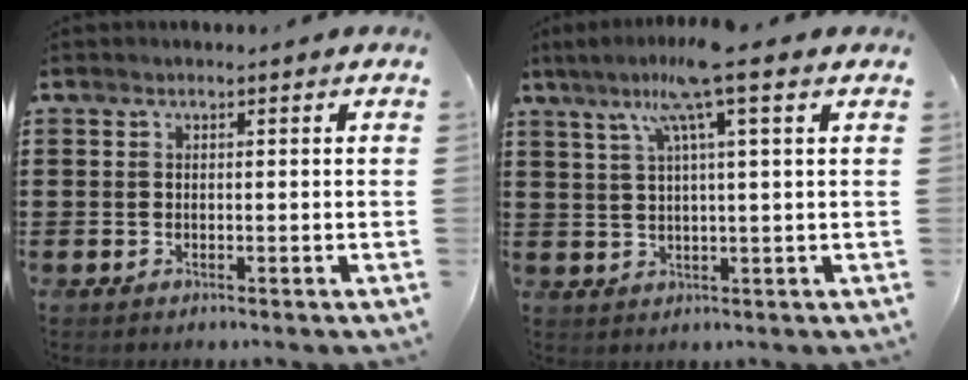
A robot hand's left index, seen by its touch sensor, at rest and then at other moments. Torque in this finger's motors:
{"motor_torque": [2.14, 0.00, 0.91, 0.21]}